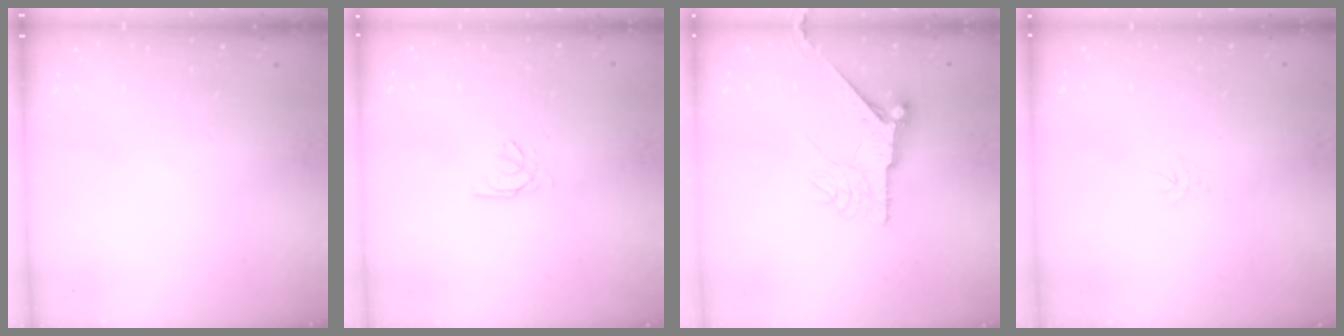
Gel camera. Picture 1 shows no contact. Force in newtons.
{"total": 2.6, "press": 2.6, "slide": 0.3}
{"total": 8.7, "press": 8.7, "slide": 0.3}
{"total": 3.3, "press": 3.3, "slide": 0.4}